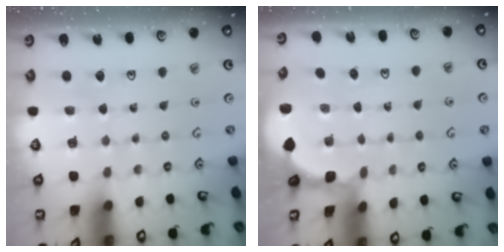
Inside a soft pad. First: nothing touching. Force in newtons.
{"total": 0.8, "press": 0.8, "slide": 0.2}